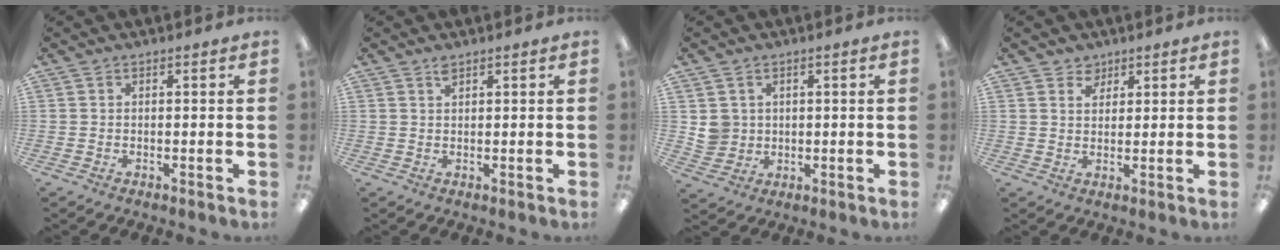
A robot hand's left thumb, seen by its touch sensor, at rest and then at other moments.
{"total": 1.4, "force": [1.2, 0.4, 0.7], "torque": [-0.016, 0.001, 0.022]}
{"total": 4.5, "force": [1.4, 4.2, 0.5], "torque": [-0.007, 0.005, 0.026]}
{"total": 3.4, "force": [2.5, 2.2, 0.3], "torque": [0.001, -0.008, 0.045]}